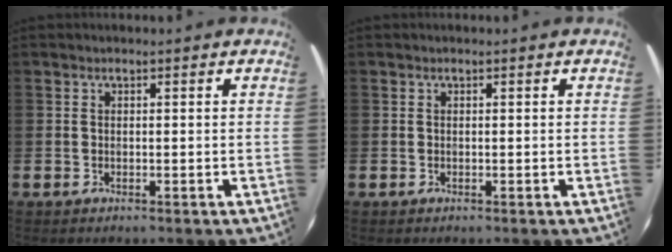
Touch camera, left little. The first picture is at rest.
{"total": 0.0}